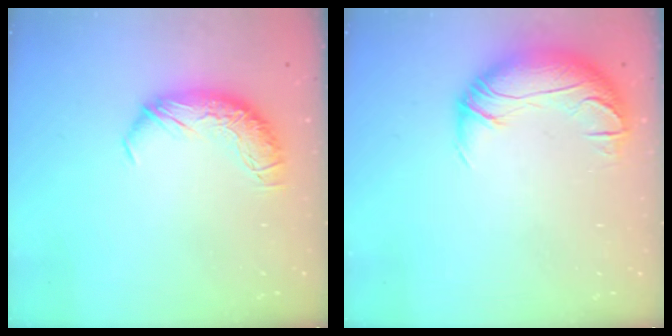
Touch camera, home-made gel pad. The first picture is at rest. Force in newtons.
{"total": 3.0, "press": 1.9, "slide": 2.3}